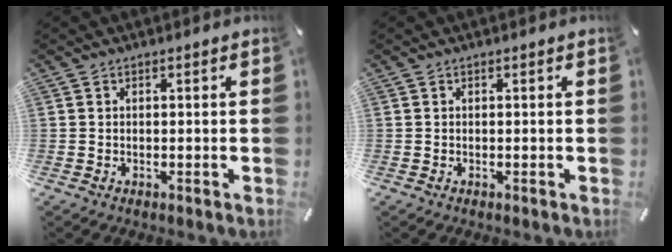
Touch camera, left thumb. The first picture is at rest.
{"total": 0.0}